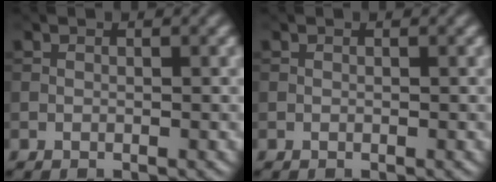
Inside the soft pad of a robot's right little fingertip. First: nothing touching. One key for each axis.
{"total": 0.0}